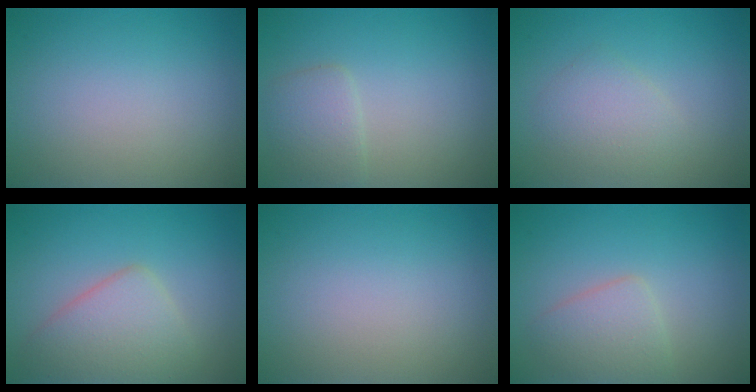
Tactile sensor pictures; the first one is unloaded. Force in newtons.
{"total": 2.2, "press": 2.2, "slide": 0.1}
{"total": 2.3, "press": 2.3, "slide": 0.0}
{"total": 4.5, "press": 4.5, "slide": 0.2}
{"total": 0.0}
{"total": 2.6, "press": 2.6, "slide": 0.2}